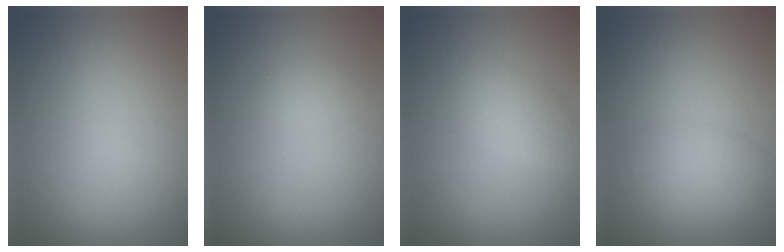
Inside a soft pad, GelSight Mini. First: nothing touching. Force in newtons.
{"total": 0.8, "press": 0.8, "slide": 0.0}
{"total": 1.9, "press": 1.9, "slide": 0.1}
{"total": 2.2, "press": 2.2, "slide": 0.1}